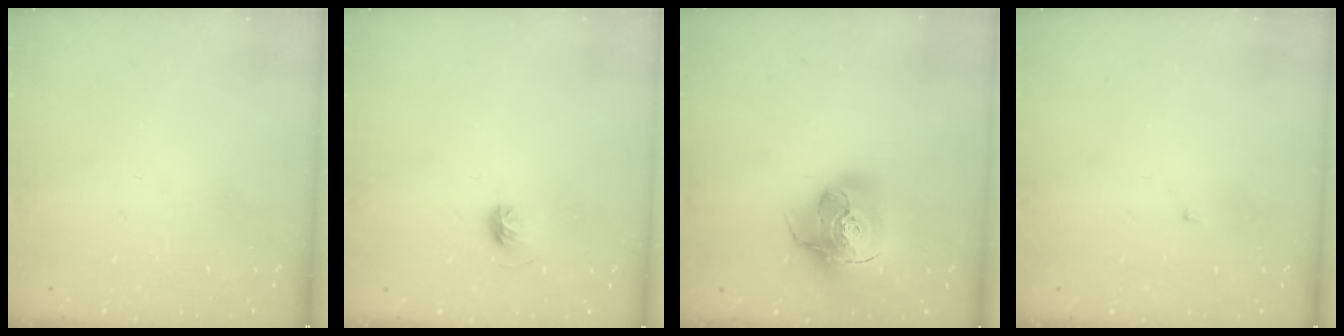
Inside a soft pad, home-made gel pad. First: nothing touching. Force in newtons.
{"total": 5.4, "press": 5.2, "slide": 1.2}
{"total": 20.1, "press": 20.0, "slide": 2.6}
{"total": 1.4, "press": 1.3, "slide": 0.1}